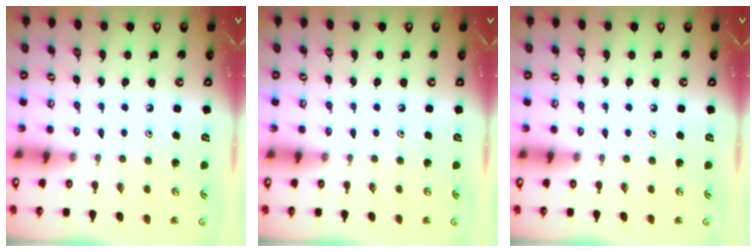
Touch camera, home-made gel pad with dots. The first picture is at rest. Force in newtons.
{"total": 0.0}
{"total": 0.0}